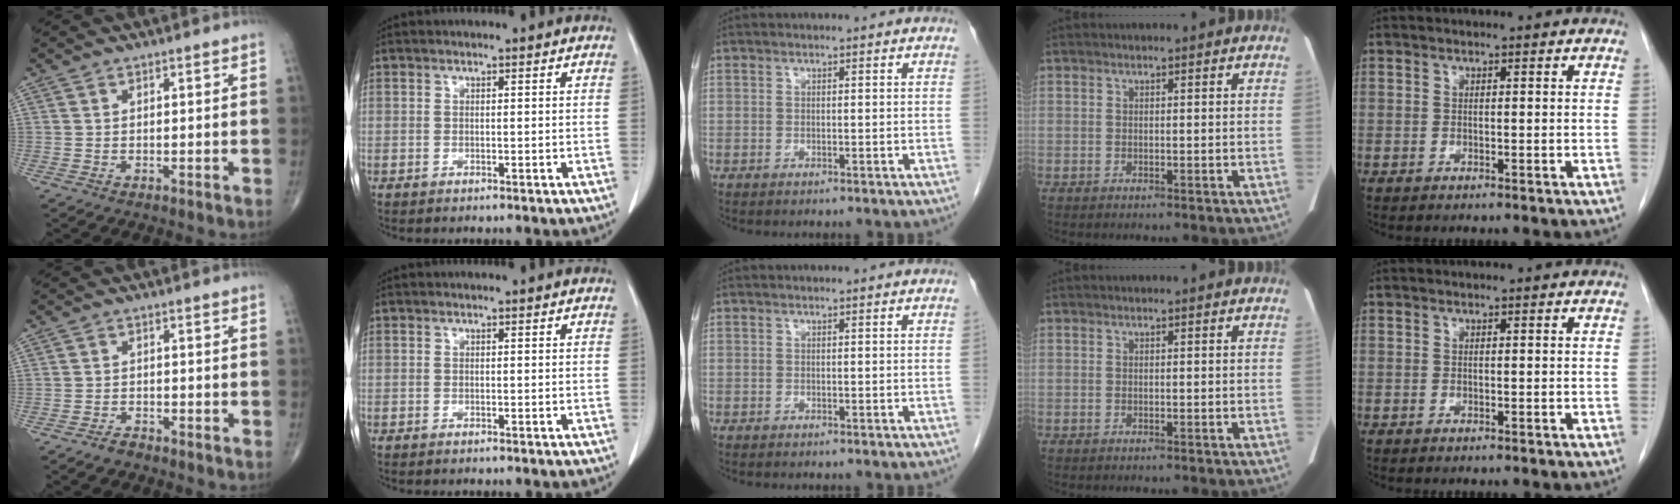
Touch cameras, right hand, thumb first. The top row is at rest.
{"thumb": {"total": 1.8, "force": [-1.6, 0.8, 0.6], "torque": [-0.014, 0.006, -0.028]}}